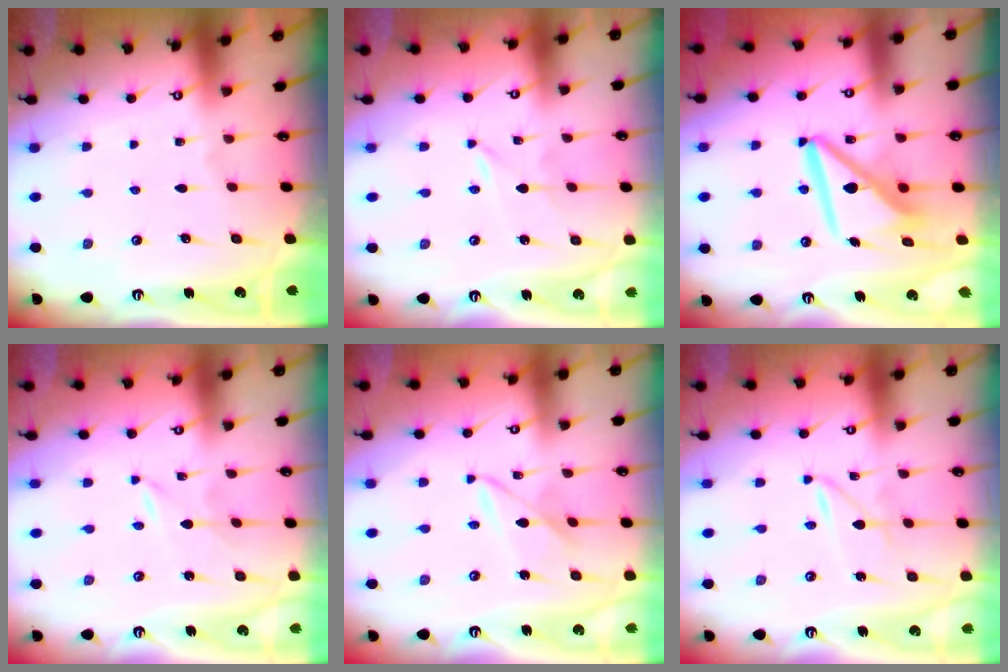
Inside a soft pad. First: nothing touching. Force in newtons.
{"total": 0.0}
{"total": 10.7, "press": 10.6, "slide": 1.4}
{"total": 0.0}
{"total": 5.6, "press": 5.5, "slide": 0.5}
{"total": 2.3, "press": 2.3, "slide": 0.2}